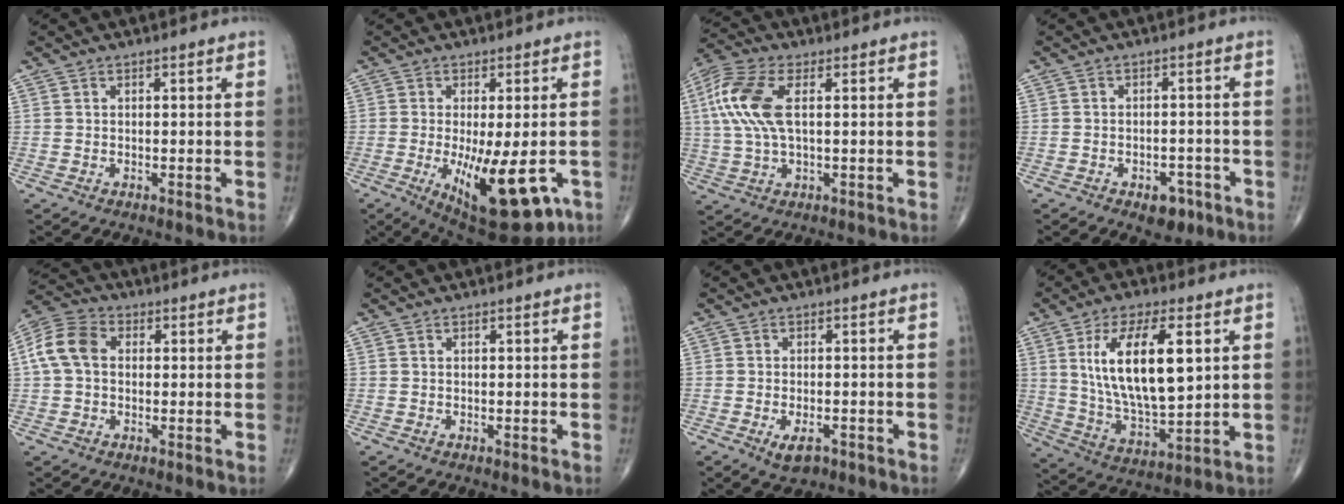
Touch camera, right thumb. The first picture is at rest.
{"total": 15.5, "force": [-4.6, 5.5, 13.8], "torque": [-0.195, -0.021, -0.049]}
{"total": 11.8, "force": [2.4, 5.3, 10.3], "torque": [-0.253, 0.015, 0.046]}
{"total": 4.8, "force": [-2.7, 2.9, 2.6], "torque": [-0.016, 0.018, -0.031]}
{"total": 8.6, "force": [1.0, 6.2, 5.9], "torque": [-0.122, 0.027, 0.010]}
{"total": 0.0}
{"total": 3.7, "force": [-1.7, 1.9, 2.6], "torque": [-0.041, 0.001, -0.023]}
{"total": 18.2, "force": [4.7, 7.4, 16.0], "torque": [-0.276, -0.020, 0.093]}